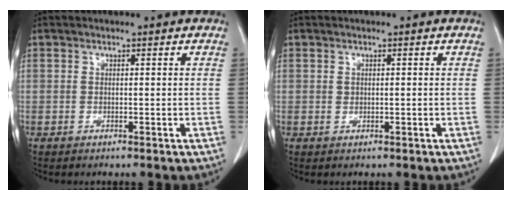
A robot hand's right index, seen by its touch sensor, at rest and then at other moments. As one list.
[{"total": 0.7, "force": [0.1, 0.6, 0.3], "torque": [-0.007, 0.003, 0.003]}]